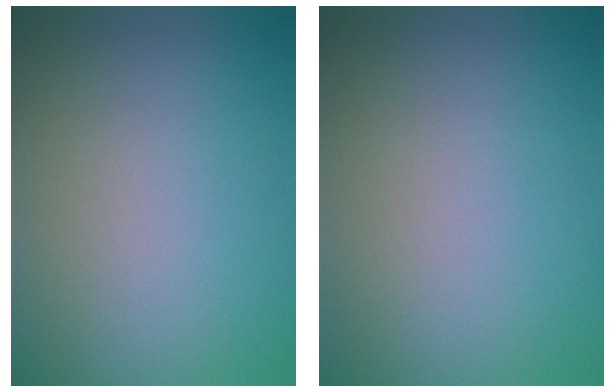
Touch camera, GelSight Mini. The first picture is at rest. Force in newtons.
{"total": 0.0}